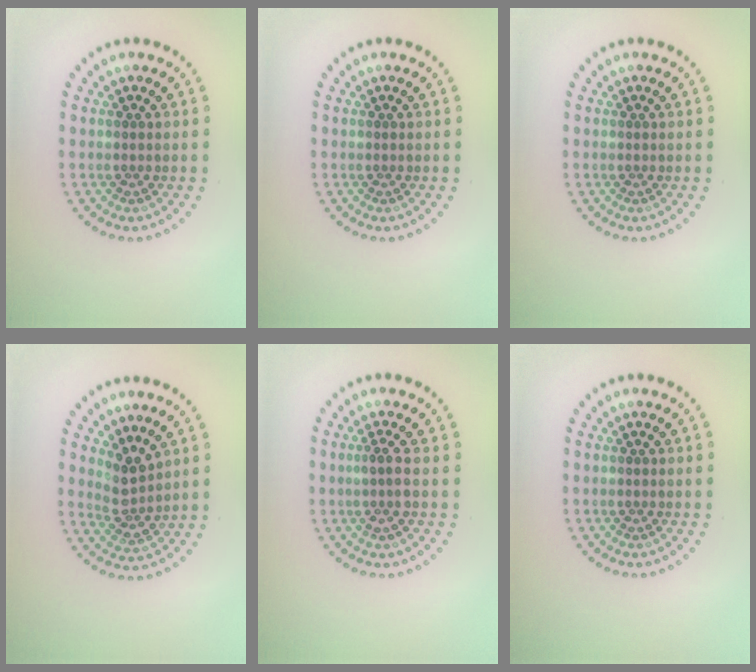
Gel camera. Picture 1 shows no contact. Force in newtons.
{"total": 0.0}
{"total": 0.0}
{"total": 2.6, "press": 2.0, "slide": 1.7}
{"total": 1.4, "press": 1.2, "slide": 0.8}
{"total": 0.0}